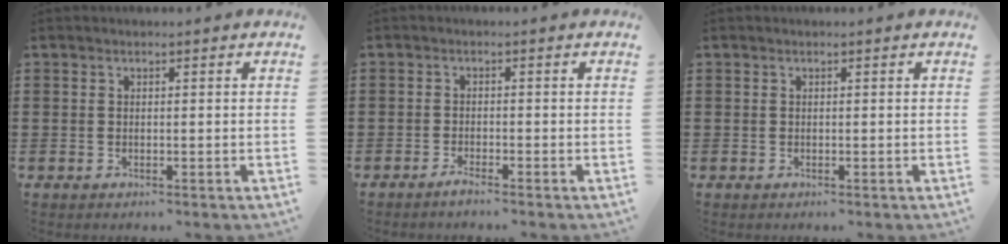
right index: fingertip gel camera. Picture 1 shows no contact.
{"total": 1.5, "force": [-1.3, -0.1, 0.6], "torque": [-0.011, -0.003, -0.025]}
{"total": 0.0}